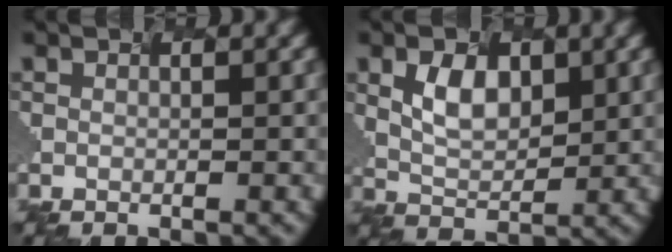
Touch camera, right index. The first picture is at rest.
{"total": 2.8, "force": [0.5, 1.8, 2.0], "torque": [-0.051, -0.003, 0.024]}